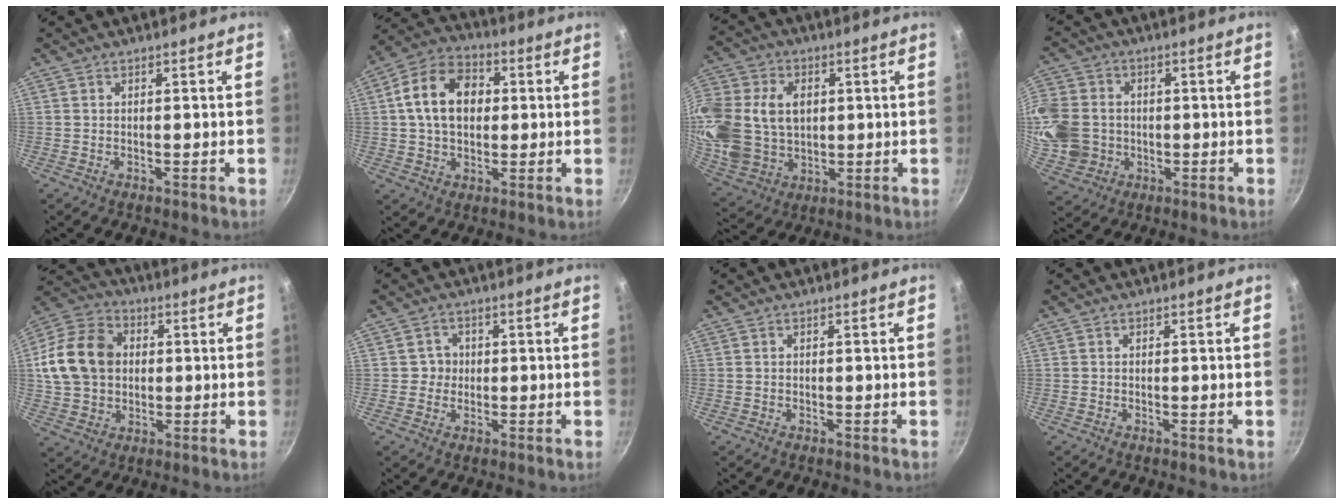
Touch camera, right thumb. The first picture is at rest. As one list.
[{"total": 13.8, "force": [1.8, 10.0, 9.4], "torque": [-0.132, 0.021, 0.015]}, {"total": 24.3, "force": [3.9, 18.3, 15.5], "torque": [-0.354, 0.018, 0.083]}, {"total": 16.1, "force": [-0.7, 13.9, 8.1], "torque": [-0.172, 0.011, -0.011]}, {"total": 16.2, "force": [1.8, 12.7, 9.9], "torque": [-0.161, 0.021, 0.026]}, {"total": 3.1, "force": [0.1, 3.0, 0.7], "torque": [0.013, 0.005, -0.004]}, {"total": 0.0}, {"total": 0.0}]